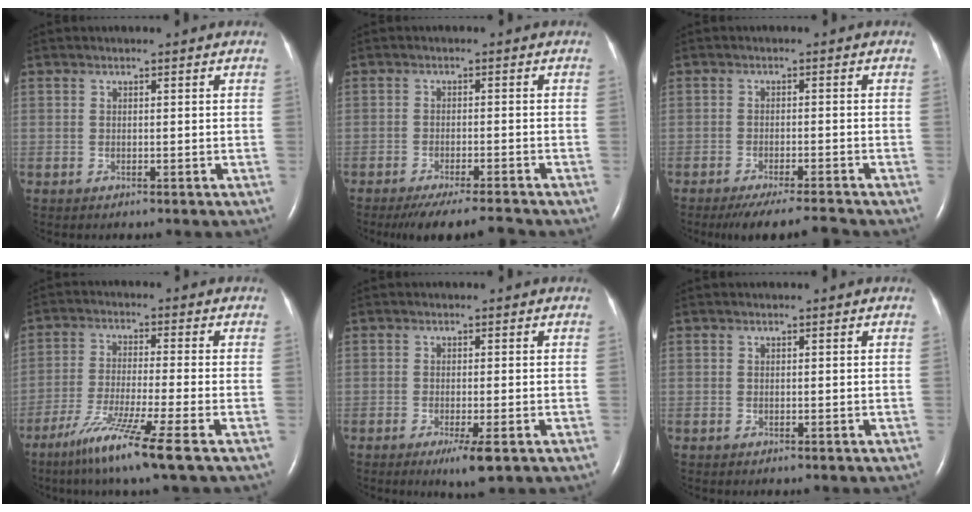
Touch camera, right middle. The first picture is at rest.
{"total": 7.4, "force": [-6.8, -0.4, 2.7], "torque": [-0.038, -0.012, -0.108]}
{"total": 6.5, "force": [-6.0, -0.7, 2.3], "torque": [-0.030, -0.009, -0.098]}
{"total": 10.5, "force": [-6.4, -1.5, 8.1], "torque": [-0.158, -0.040, -0.120]}
{"total": 3.5, "force": [-1.8, 0.3, 3.0], "torque": [-0.047, -0.010, -0.027]}
{"total": 0.0}